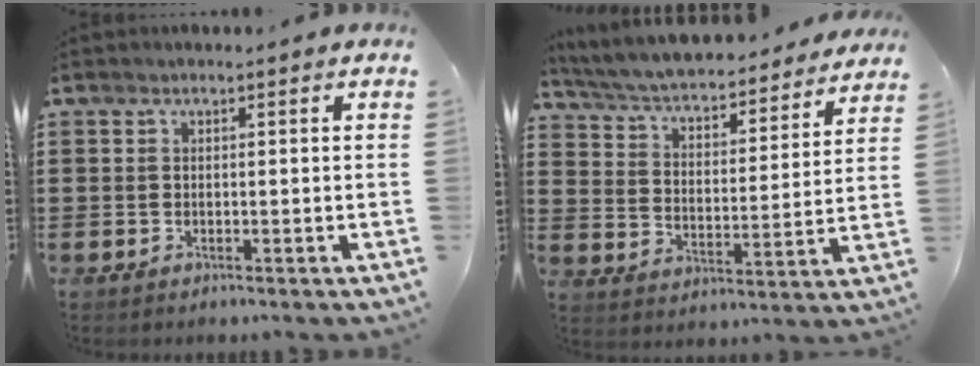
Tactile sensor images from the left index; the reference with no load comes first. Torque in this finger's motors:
{"motor_torque": [1.18, -0.95, 1.05, 0.10]}